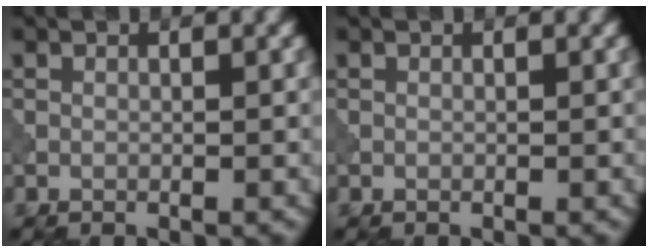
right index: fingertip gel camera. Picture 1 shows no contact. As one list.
[{"total": 0.0}]